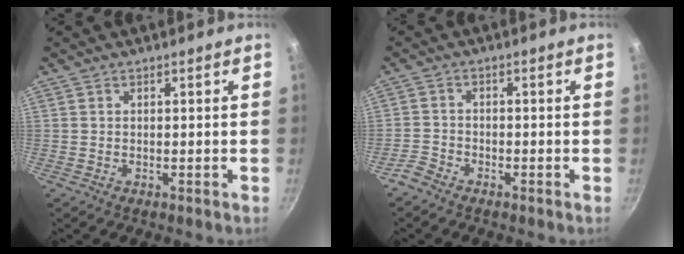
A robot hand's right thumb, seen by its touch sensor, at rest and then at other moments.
{"total": 2.8, "force": [-2.3, 1.3, 0.9], "torque": [-0.025, 0.020, -0.053]}